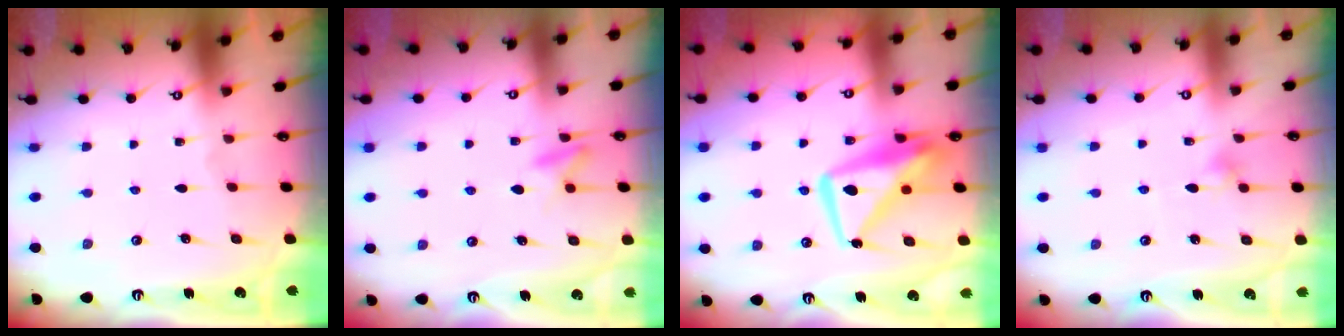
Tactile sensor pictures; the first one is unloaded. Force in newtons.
{"total": 8.3, "press": 8.3, "slide": 0.9}
{"total": 13.4, "press": 13.3, "slide": 1.6}
{"total": 5.5, "press": 5.3, "slide": 1.5}